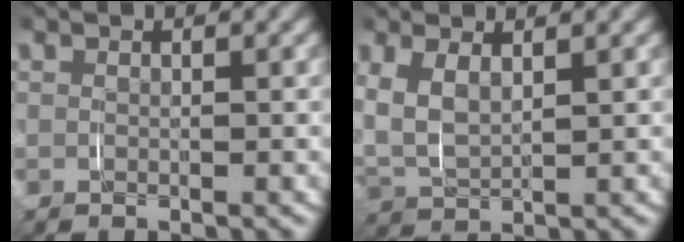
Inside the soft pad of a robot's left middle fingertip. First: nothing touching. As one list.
[{"total": 5.2, "force": [1.0, 4.0, 3.2], "torque": [-0.102, -0.009, 0.023]}]